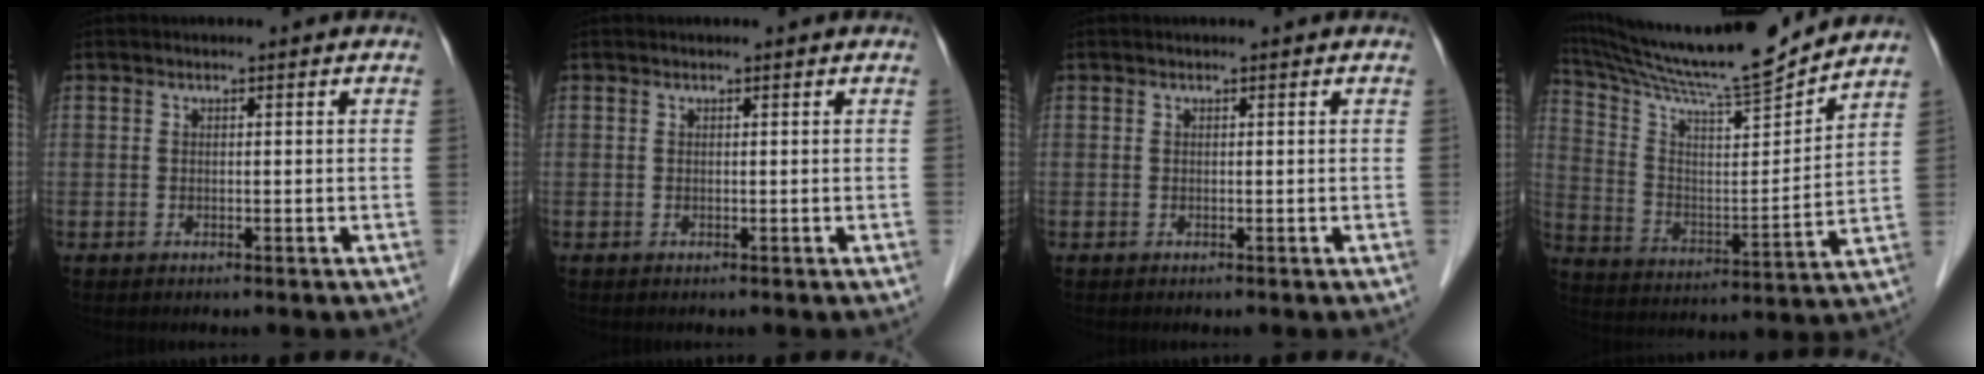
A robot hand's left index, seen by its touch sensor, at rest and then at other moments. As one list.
[{"total": 0.0}, {"total": 0.0}, {"total": 19.1, "force": [18.0, -0.8, 6.3], "torque": [-0.126, -0.032, 0.294]}]